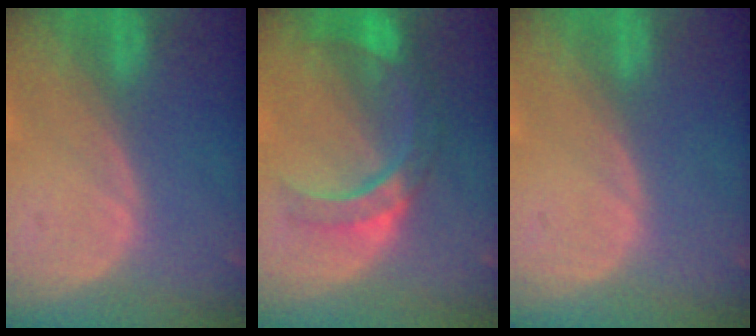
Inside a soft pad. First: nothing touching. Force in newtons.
{"total": 9.1, "press": 7.9, "slide": 4.4}
{"total": 0.0}